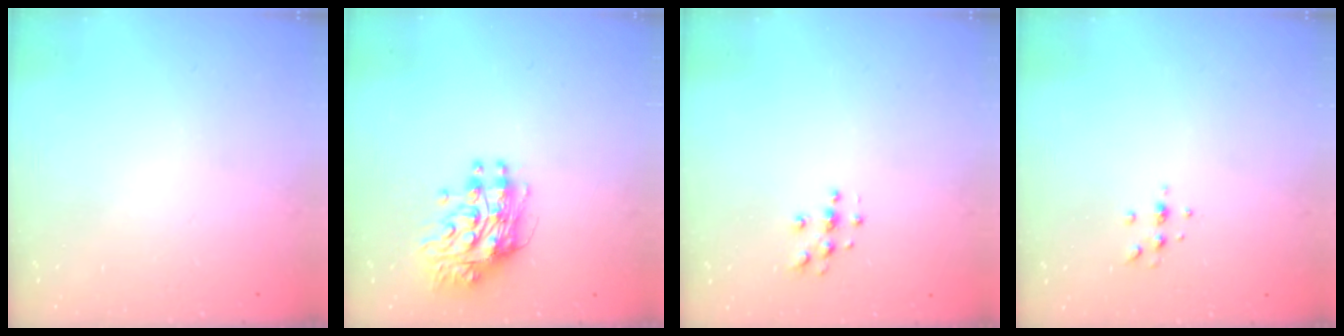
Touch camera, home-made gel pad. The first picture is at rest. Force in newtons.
{"total": 10.4, "press": 10.4, "slide": 0.9}
{"total": 4.6, "press": 4.6, "slide": 0.4}
{"total": 4.1, "press": 3.7, "slide": 1.7}